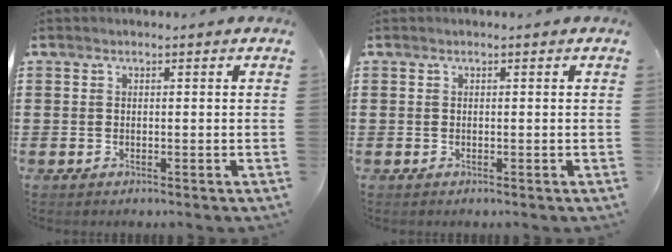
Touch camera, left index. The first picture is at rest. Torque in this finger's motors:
{"motor_torque": [0.00, 0.00, 0.00, -0.01]}